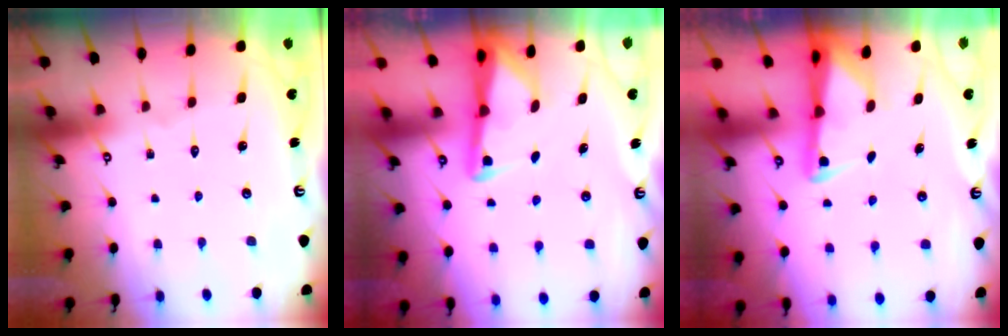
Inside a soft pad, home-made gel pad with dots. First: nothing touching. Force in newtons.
{"total": 2.9, "press": 2.9, "slide": 0.3}
{"total": 2.3, "press": 2.2, "slide": 0.5}